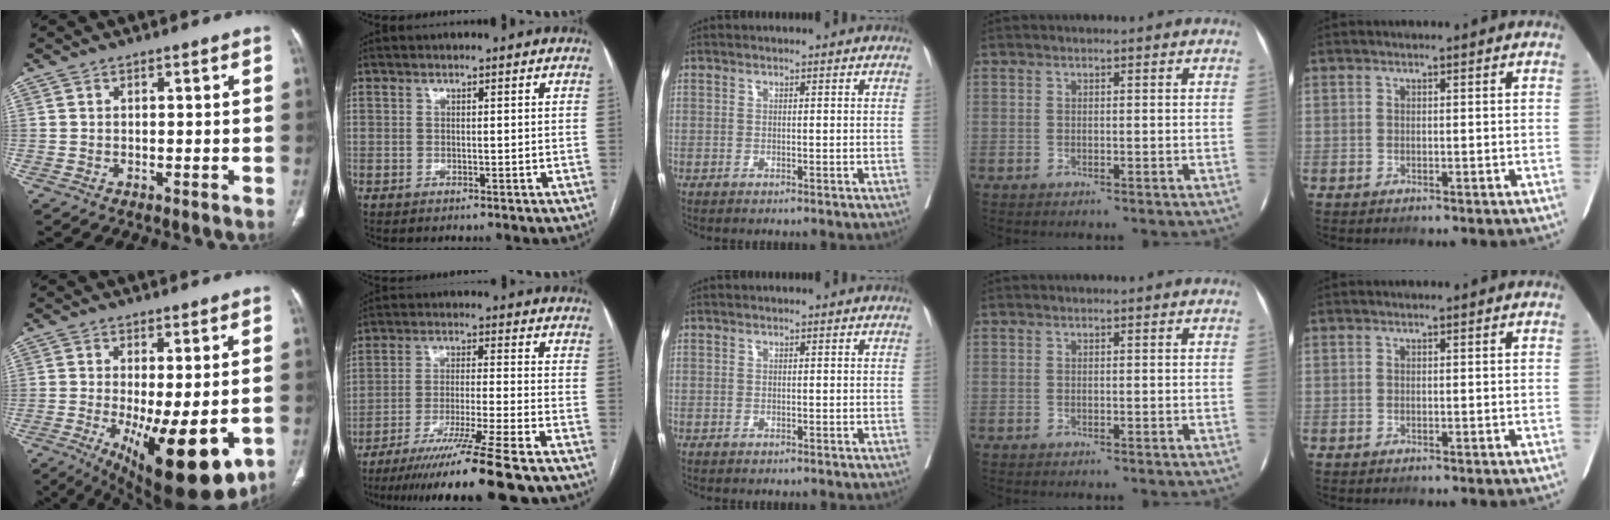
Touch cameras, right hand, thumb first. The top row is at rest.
{"thumb": {"total": 17.9, "force": [-5.4, 6.1, 15.9], "torque": [-0.218, -0.029, -0.062]}, "index": {"total": 15.7, "force": [-12.4, -1.6, 9.5], "torque": [-0.156, -0.045, -0.200]}}